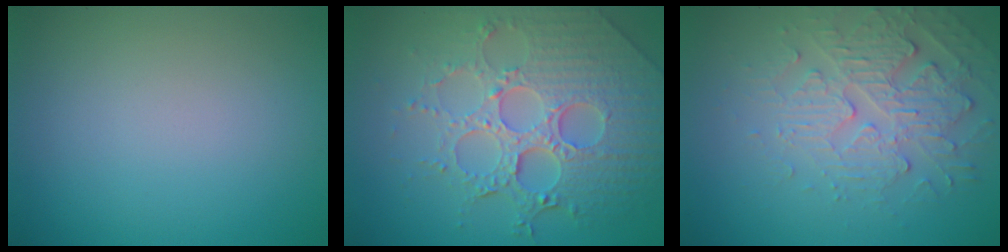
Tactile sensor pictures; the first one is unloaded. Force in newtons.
{"total": 8.1, "press": 6.0, "slide": 5.5}
{"total": 4.0, "press": 3.6, "slide": 1.8}